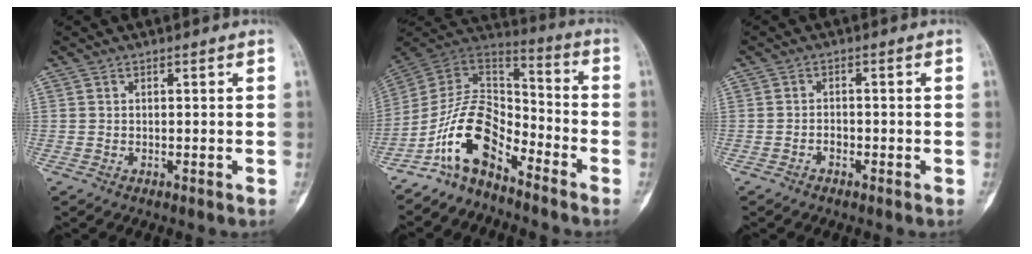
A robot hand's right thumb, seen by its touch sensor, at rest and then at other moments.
{"total": 13.2, "force": [-8.4, 6.6, 7.9], "torque": [-0.121, 0.095, -0.170]}
{"total": 1.3, "force": [-0.8, 0.9, 0.6], "torque": [-0.002, 0.007, -0.018]}